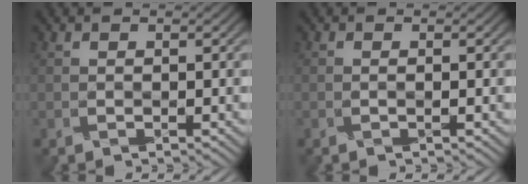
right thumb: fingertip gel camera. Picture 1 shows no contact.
{"total": 0.5, "force": [-0.3, -0.3, -0.3], "torque": [0.010, 0.003, -0.007]}